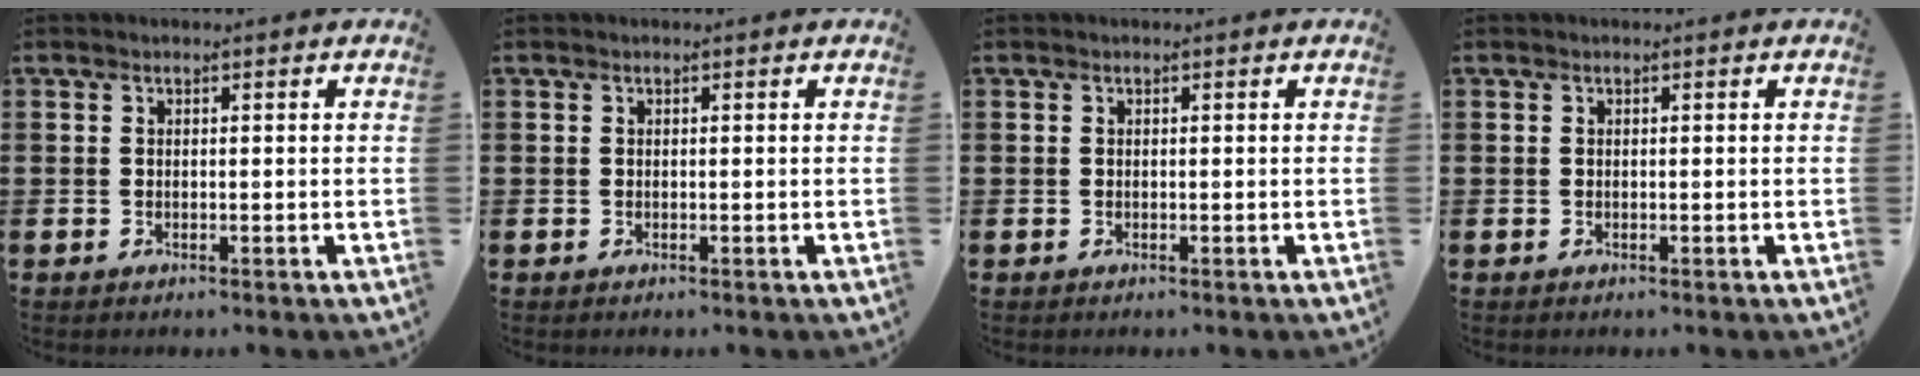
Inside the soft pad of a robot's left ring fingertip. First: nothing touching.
{"total": 0.0}
{"total": 0.0}
{"total": 0.0}